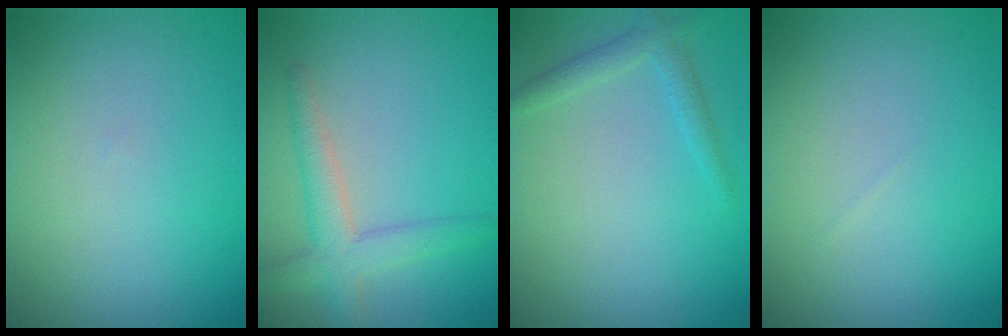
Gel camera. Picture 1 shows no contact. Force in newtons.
{"total": 3.5, "press": 3.5, "slide": 0.2}
{"total": 1.8, "press": 1.7, "slide": 0.1}
{"total": 0.0}